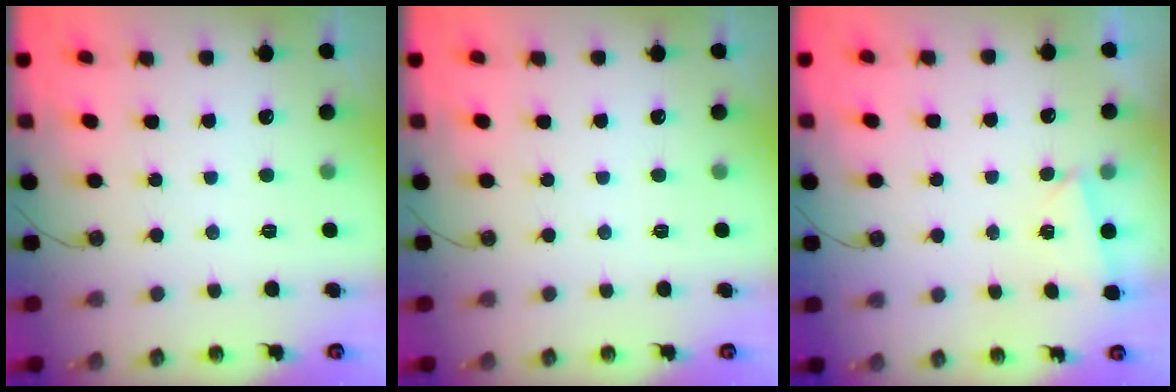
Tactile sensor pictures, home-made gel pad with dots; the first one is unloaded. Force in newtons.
{"total": 0.0}
{"total": 1.0, "press": 0.9, "slide": 0.4}